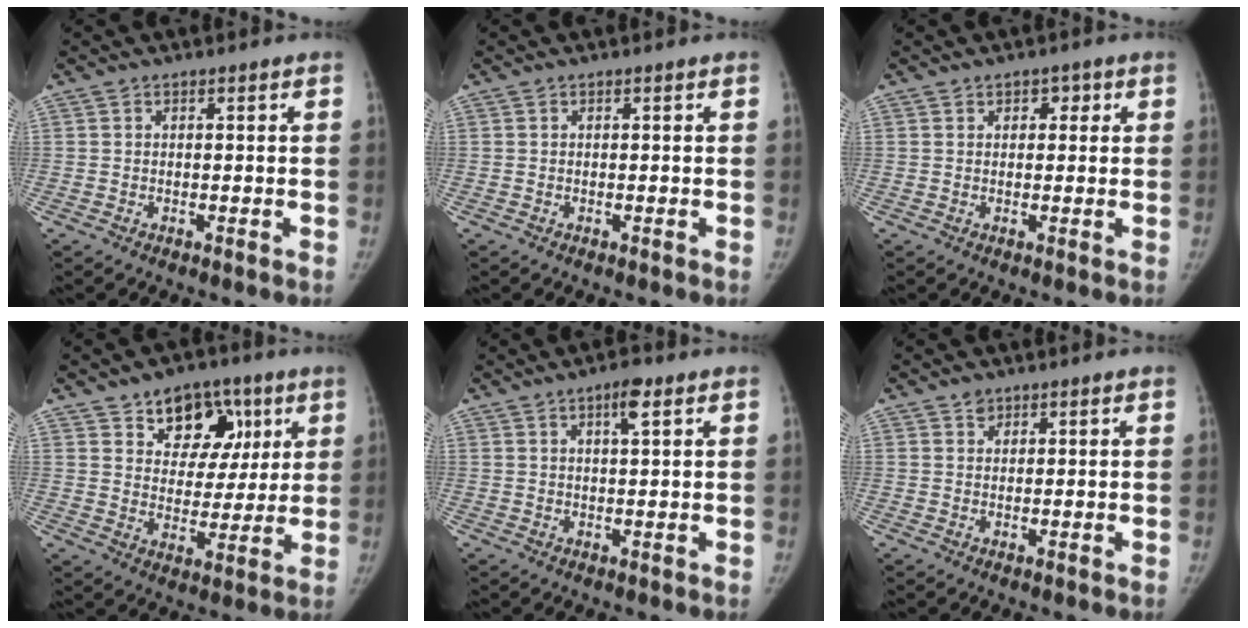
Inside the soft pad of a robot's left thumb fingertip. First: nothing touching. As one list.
[{"total": 0.0}, {"total": 2.1, "force": [0.9, 1.6, 0.9], "torque": [0.014, -0.006, 0.007]}, {"total": 13.2, "force": [6.9, 9.3, 6.3], "torque": [-0.030, -0.029, 0.104]}, {"total": 3.5, "force": [1.8, 0.9, 2.8], "torque": [-0.037, -0.009, 0.028]}, {"total": 1.8, "force": [1.2, 1.2, 0.4], "torque": [0.007, -0.007, 0.018]}]